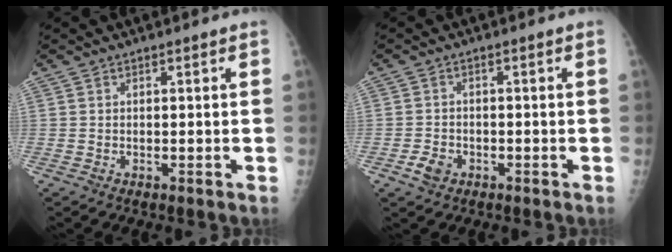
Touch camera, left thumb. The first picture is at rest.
{"total": 3.0, "force": [-1.5, 2.1, 1.5], "torque": [-0.024, 0.009, -0.023]}